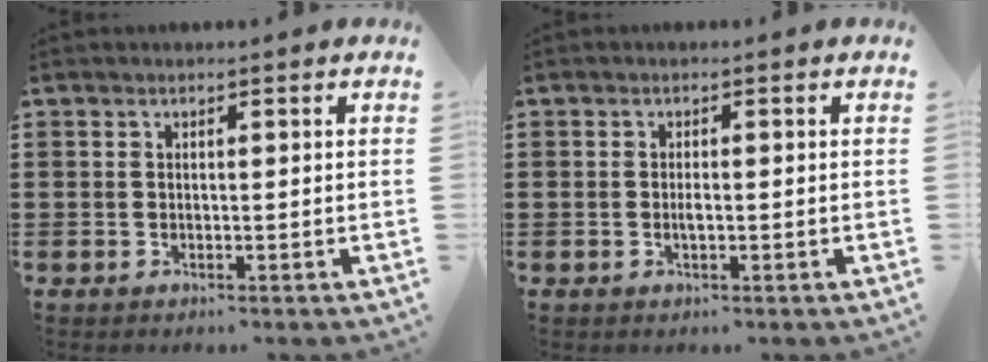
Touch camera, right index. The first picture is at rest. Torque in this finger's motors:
{"motor_torque": [1.04, 1.10, 0.15, 0.03]}